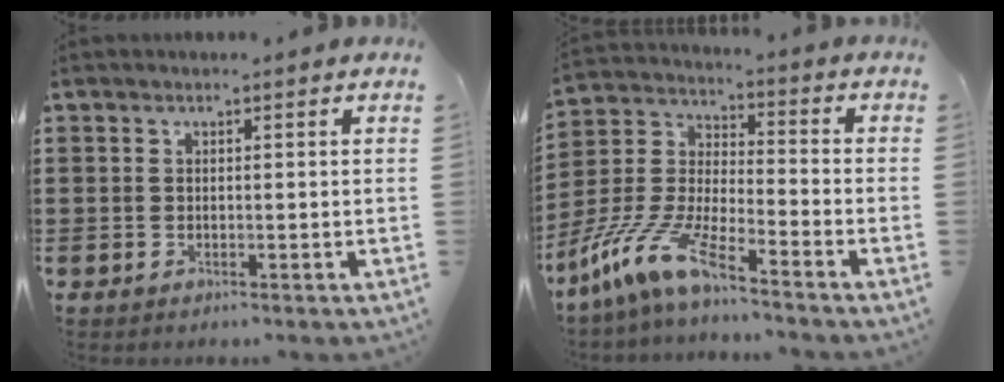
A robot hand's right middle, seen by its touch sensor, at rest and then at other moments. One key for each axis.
{"total": 10.9, "fx": -8.7, "fy": 1.5, "fz": 6.4, "tx": -0.156, "ty": -0.003, "tz": -0.178}